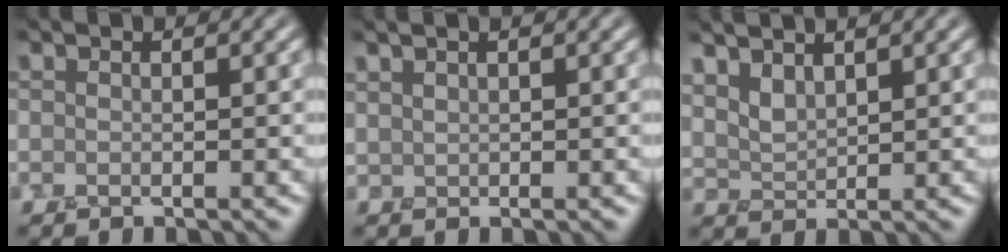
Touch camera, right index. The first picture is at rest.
{"total": 0.8, "force": [0.7, 0.4, 0.2], "torque": [-0.005, 0.002, 0.016]}
{"total": 2.5, "force": [1.9, 1.1, 1.3], "torque": [-0.030, 0.000, 0.043]}